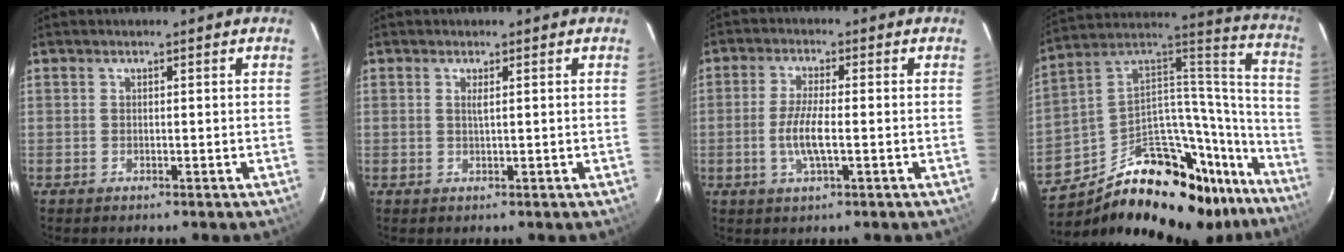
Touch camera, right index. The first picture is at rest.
{"total": 0.9, "force": [0.3, 0.0, 0.9], "torque": [-0.018, 0.000, 0.006]}
{"total": 5.8, "force": [-1.3, 1.0, 5.5], "torque": [-0.110, -0.006, -0.026]}
{"total": 32.2, "force": [-21.2, 16.2, 18.0], "torque": [-0.261, 0.066, -0.294]}